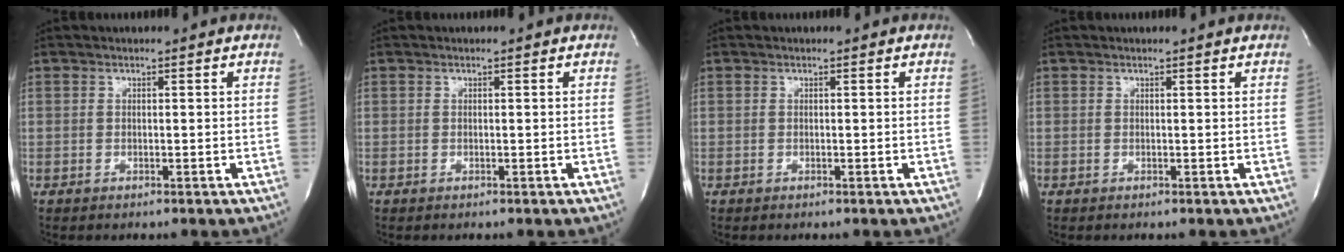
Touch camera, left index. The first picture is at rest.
{"total": 0.0}
{"total": 0.0}
{"total": 0.5, "force": [0.5, -0.1, 0.1], "torque": [-0.007, -0.004, 0.007]}